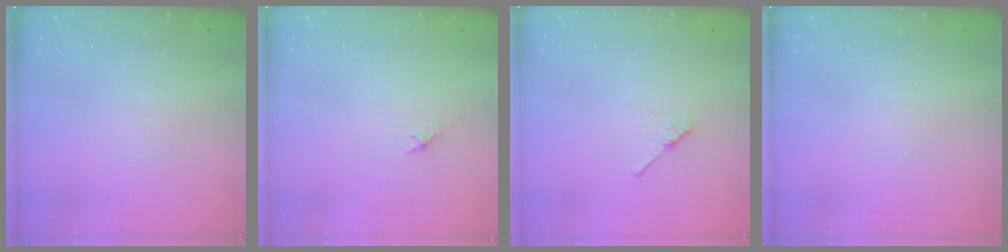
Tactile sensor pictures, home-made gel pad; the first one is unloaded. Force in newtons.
{"total": 0.0}
{"total": 2.7, "press": 2.7, "slide": 0.4}
{"total": 0.0}